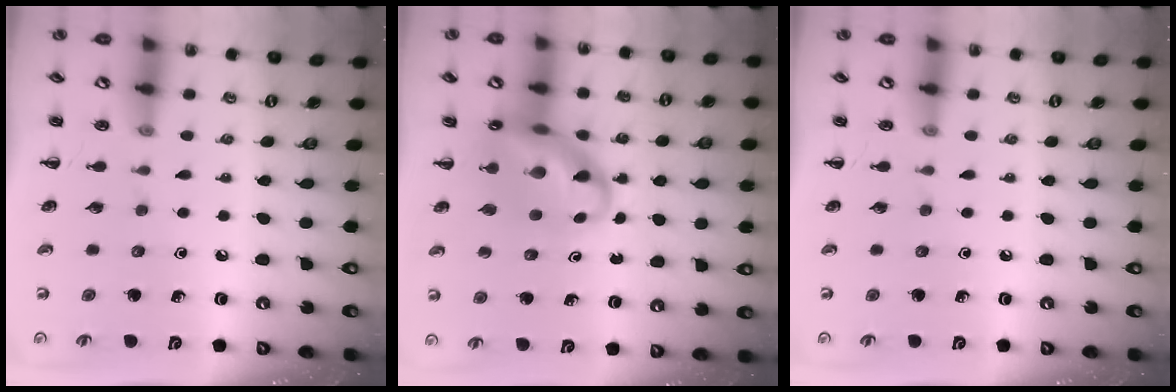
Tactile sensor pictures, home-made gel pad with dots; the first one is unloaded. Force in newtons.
{"total": 12.1, "press": 11.6, "slide": 3.1}
{"total": 0.0}